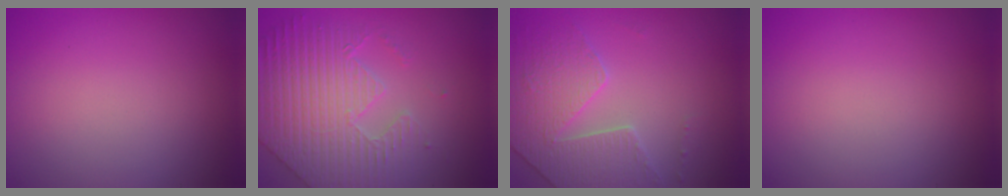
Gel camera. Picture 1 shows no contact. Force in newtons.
{"total": 5.5, "press": 5.1, "slide": 2.0}
{"total": 4.0, "press": 3.9, "slide": 1.0}
{"total": 0.0}